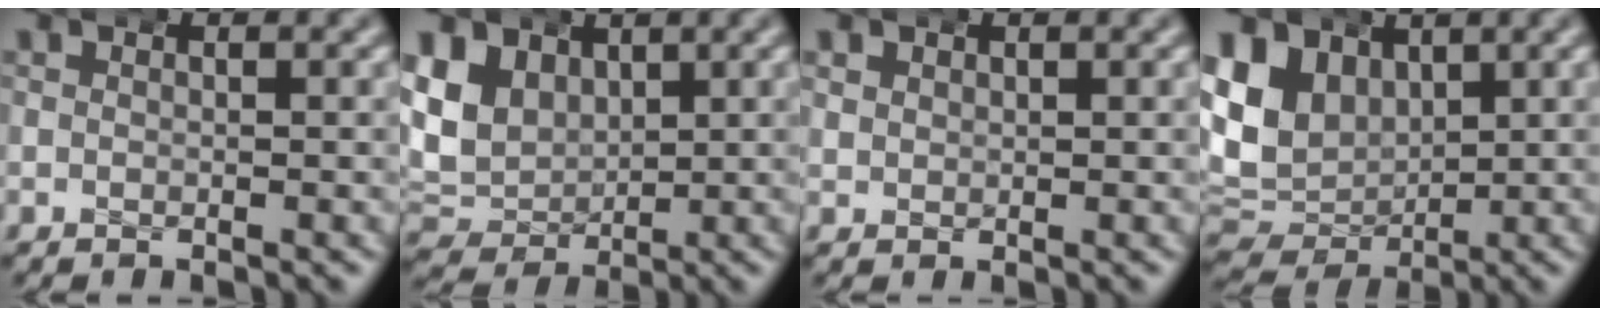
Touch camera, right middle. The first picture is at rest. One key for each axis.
{"total": 9.0, "fx": 1.1, "fy": 7.9, "fz": 4.1, "tx": -0.105, "ty": -0.024, "tz": 0.021}
{"total": 1.2, "fx": 0.7, "fy": 1.0, "fz": 0.2, "tx": -0.008, "ty": -0.001, "tz": 0.017}
{"total": 11.5, "fx": 0.9, "fy": 9.9, "fz": 5.7, "tx": -0.137, "ty": -0.031, "tz": 0.023}